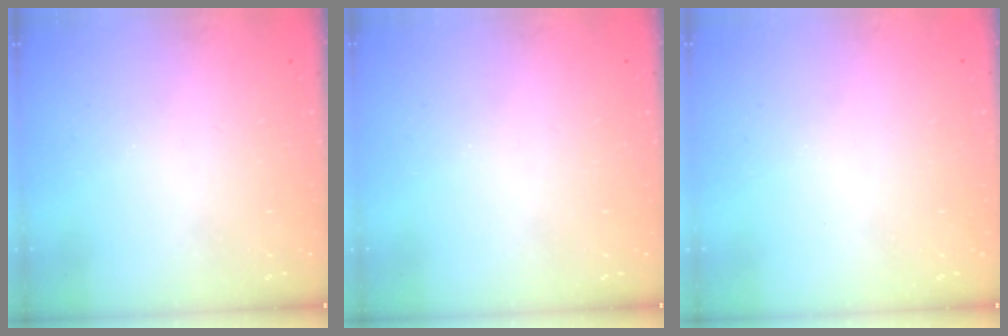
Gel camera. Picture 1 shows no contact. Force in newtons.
{"total": 0.0}
{"total": 0.0}